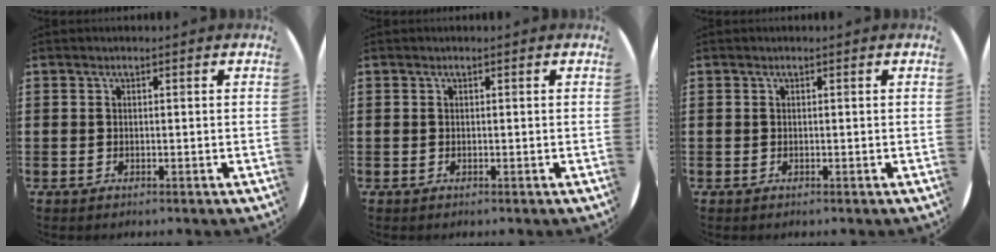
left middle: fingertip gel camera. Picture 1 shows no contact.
{"total": 0.0}
{"total": 0.0}